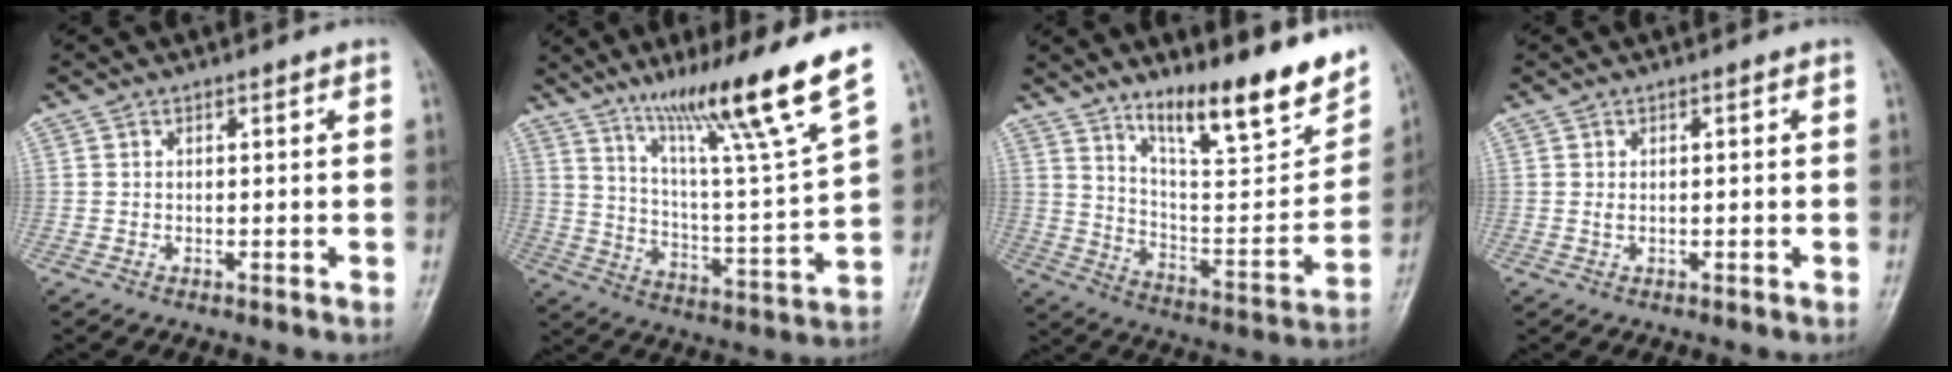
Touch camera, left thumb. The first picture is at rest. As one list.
[{"total": 20.3, "force": [13.1, 0.2, 15.5], "torque": [-0.223, -0.065, 0.214]}, {"total": 22.3, "force": [14.4, 6.0, 15.9], "torque": [-0.194, -0.079, 0.233]}, {"total": 1.1, "force": [0.0, 0.3, 1.1], "torque": [-0.024, 0.009, 0.005]}]